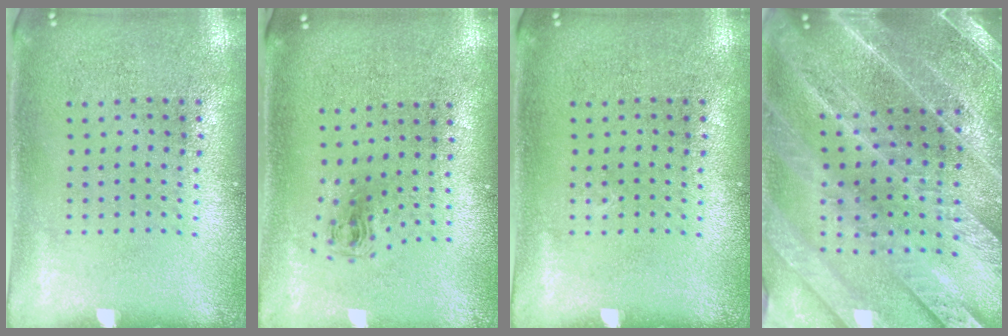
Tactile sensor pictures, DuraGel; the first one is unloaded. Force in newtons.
{"total": 0.7, "press": 0.4, "slide": 0.6}
{"total": 0.0}
{"total": 3.9, "press": 3.6, "slide": 1.5}